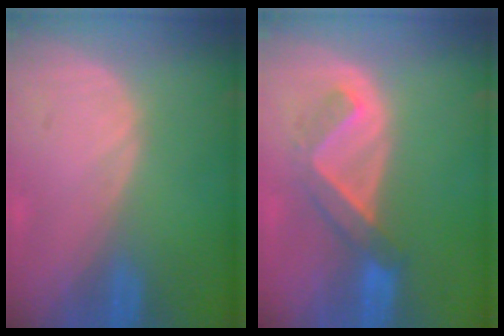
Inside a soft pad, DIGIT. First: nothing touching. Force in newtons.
{"total": 5.2, "press": 4.7, "slide": 2.3}